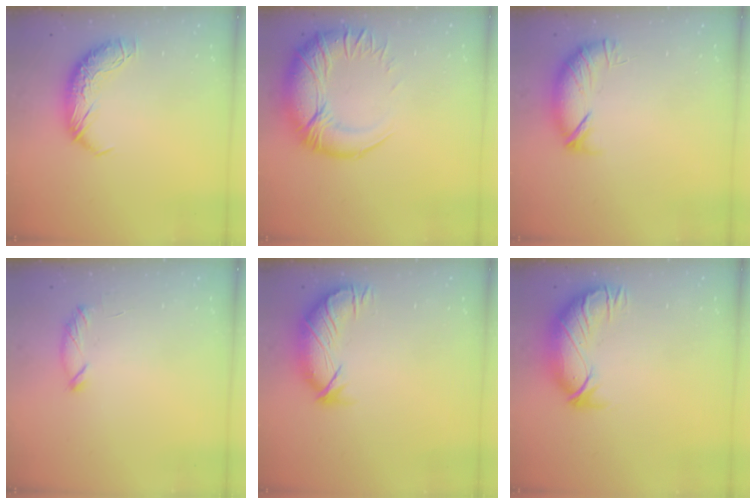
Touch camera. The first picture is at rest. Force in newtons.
{"total": 8.0, "press": 6.7, "slide": 4.5}
{"total": 5.3, "press": 4.9, "slide": 2.0}
{"total": 7.3, "press": 7.3, "slide": 0.5}
{"total": 3.9, "press": 3.4, "slide": 1.9}
{"total": 3.0, "press": 0.4, "slide": 2.9}